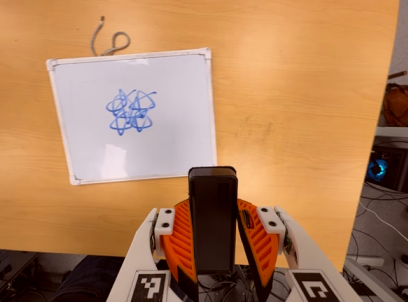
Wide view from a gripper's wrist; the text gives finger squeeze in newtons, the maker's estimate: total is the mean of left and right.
{"total": 5.9, "left": 5.1, "right": 6.8}